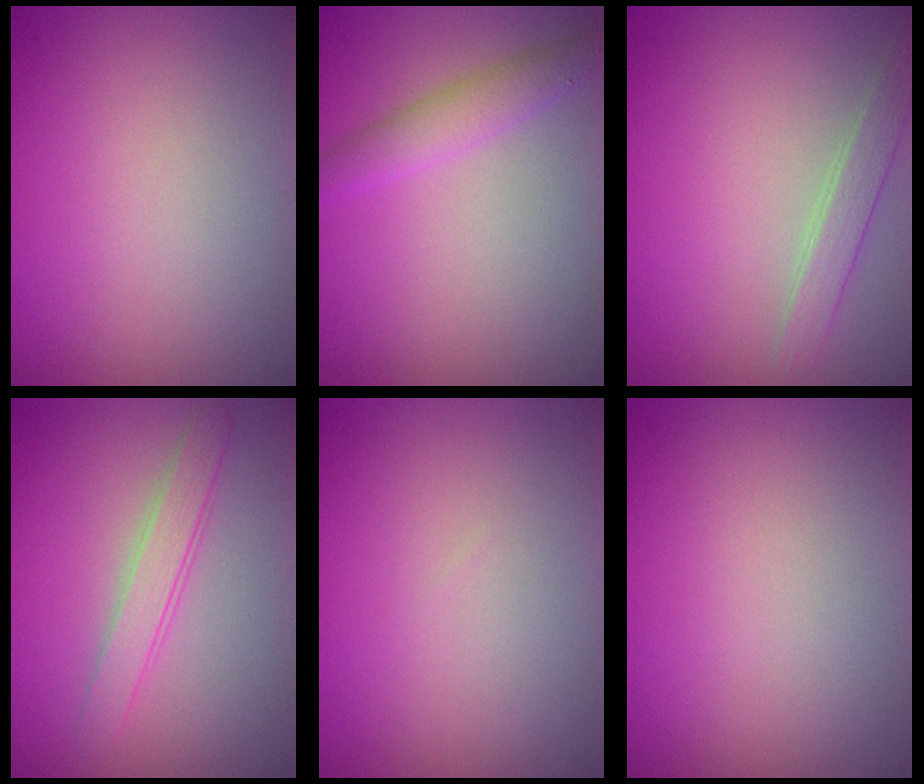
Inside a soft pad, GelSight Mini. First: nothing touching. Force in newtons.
{"total": 2.3, "press": 2.3, "slide": 0.0}
{"total": 1.9, "press": 1.9, "slide": 0.1}
{"total": 2.2, "press": 2.2, "slide": 0.1}
{"total": 0.0}
{"total": 0.0}